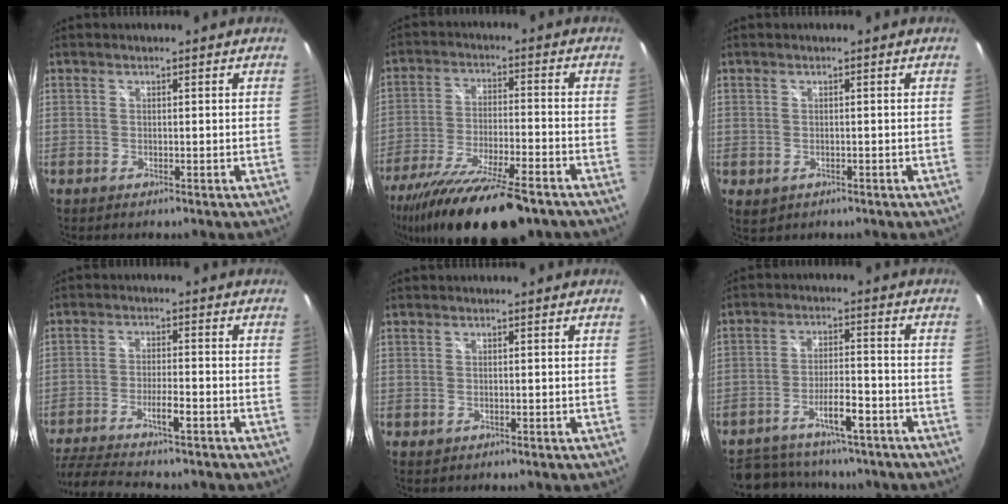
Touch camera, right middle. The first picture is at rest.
{"total": 21.2, "force": [-16.3, 4.8, 12.7], "torque": [-0.247, -0.057, -0.266]}
{"total": 2.0, "force": [-0.4, 1.7, 1.0], "torque": [-0.019, -0.005, -0.005]}
{"total": 14.2, "force": [-11.8, 2.3, 7.5], "torque": [-0.160, -0.022, -0.193]}
{"total": 0.5, "force": [-0.1, 0.5, 0.2], "torque": [-0.002, -0.002, -0.002]}
{"total": 14.5, "force": [-11.8, 5.2, 6.6], "torque": [-0.137, 0.008, -0.167]}